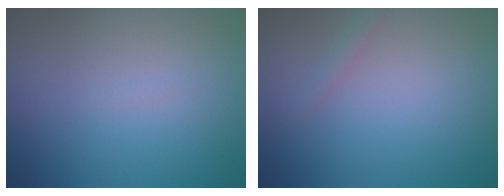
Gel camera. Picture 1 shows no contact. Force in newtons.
{"total": 0.5, "press": 0.5, "slide": 0.0}